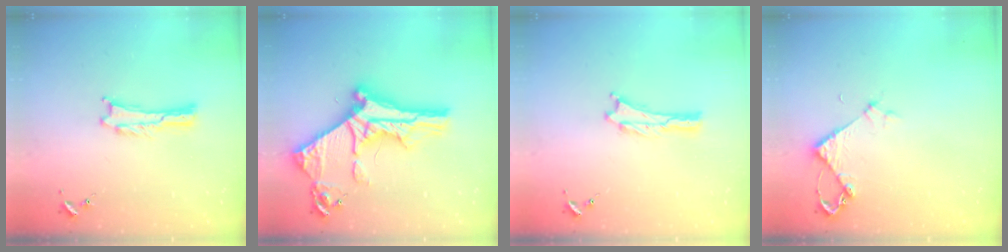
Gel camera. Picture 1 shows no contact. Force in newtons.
{"total": 11.5, "press": 11.5, "slide": 1.2}
{"total": 0.0}
{"total": 3.2, "press": 3.2, "slide": 0.2}